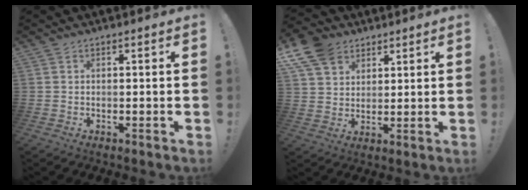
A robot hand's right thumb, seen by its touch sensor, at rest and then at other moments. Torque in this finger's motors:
{"motor_torque": [-0.33, 0.63, 0.02, 0.23, 0.18]}